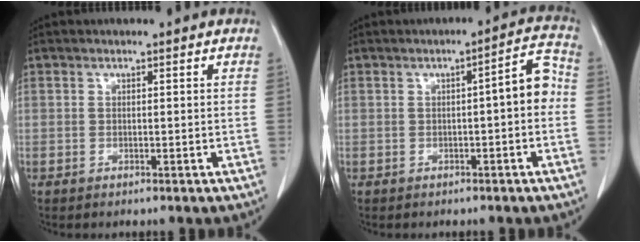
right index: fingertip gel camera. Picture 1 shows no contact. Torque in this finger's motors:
{"motor_torque": [0.54, -0.20, 0.11, 0.02]}